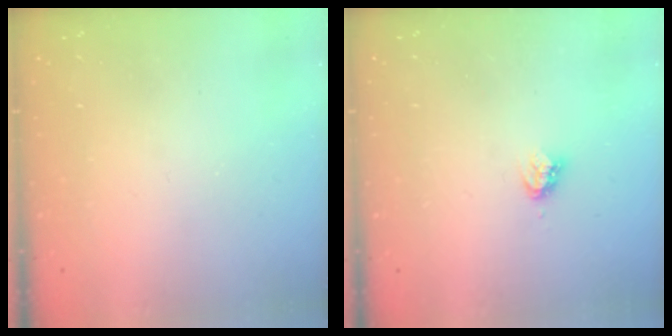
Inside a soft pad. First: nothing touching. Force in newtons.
{"total": 3.5, "press": 3.4, "slide": 0.3}